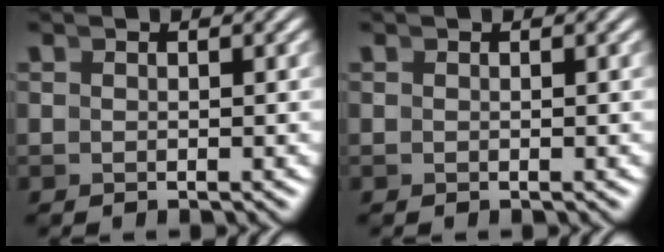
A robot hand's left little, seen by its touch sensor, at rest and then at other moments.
{"total": 0.0}